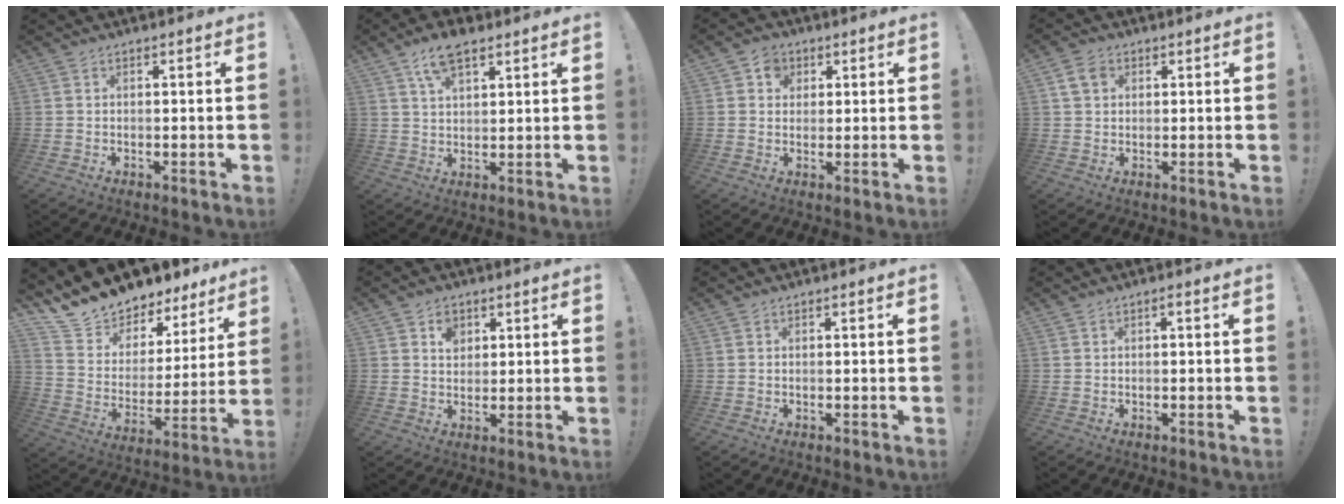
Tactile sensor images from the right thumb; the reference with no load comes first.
{"total": 7.7, "force": [4.7, 3.5, 5.0], "torque": [-0.084, -0.014, 0.086]}
{"total": 5.4, "force": [2.3, 4.7, 1.5], "torque": [-0.011, -0.008, 0.041]}
{"total": 5.3, "force": [2.0, 4.0, 2.9], "torque": [-0.045, 0.005, 0.039]}
{"total": 12.9, "force": [12.2, 3.9, 0.9], "torque": [-0.039, -0.117, 0.222]}
{"total": 4.6, "force": [2.3, 3.7, 1.6], "torque": [-0.003, -0.014, 0.035]}
{"total": 0.0}
{"total": 0.9, "force": [-0.7, -0.1, 0.5], "torque": [-0.011, 0.002, -0.014]}